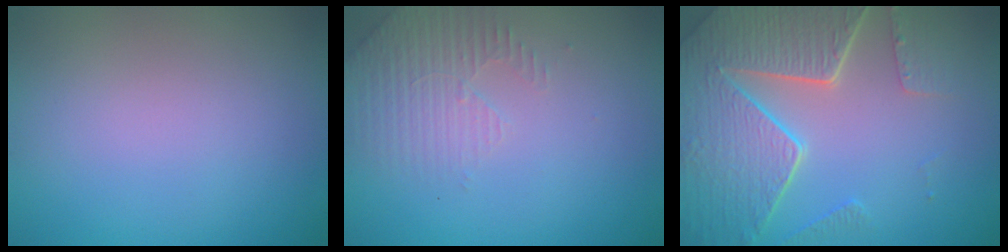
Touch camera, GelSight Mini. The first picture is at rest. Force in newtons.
{"total": 2.8, "press": 2.7, "slide": 0.8}
{"total": 8.2, "press": 6.1, "slide": 5.6}